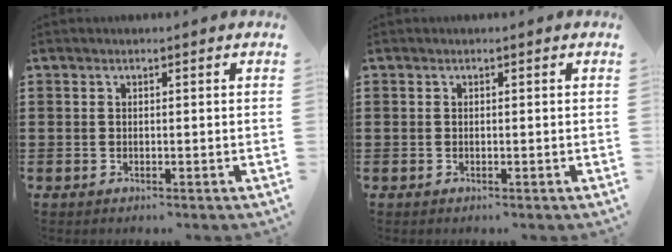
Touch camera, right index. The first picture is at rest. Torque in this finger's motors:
{"motor_torque": [0.96, 1.18, 0.00, -0.01]}